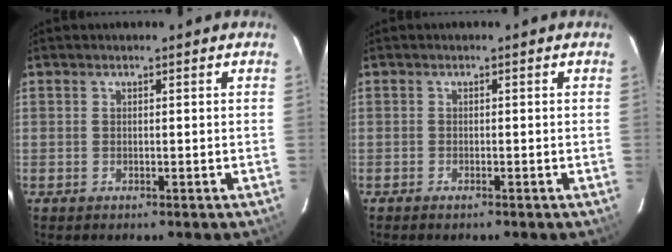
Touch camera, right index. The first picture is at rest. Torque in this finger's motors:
{"motor_torque": [-0.13, -0.14, 0.04, 0.01]}